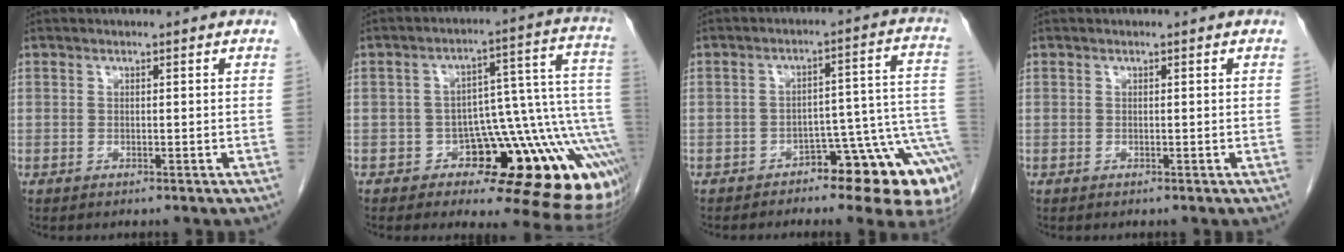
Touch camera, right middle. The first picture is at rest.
{"total": 16.2, "force": [-6.8, 5.4, 13.6], "torque": [-0.077, 0.068, -0.090]}
{"total": 12.7, "force": [-7.6, 4.3, 9.2], "torque": [-0.054, 0.051, -0.106]}
{"total": 0.0}